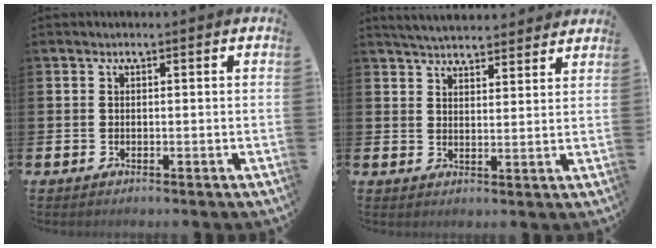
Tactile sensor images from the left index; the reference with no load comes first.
{"total": 4.6, "force": [4.6, 0.5, 0.4], "torque": [-0.019, -0.025, 0.083]}